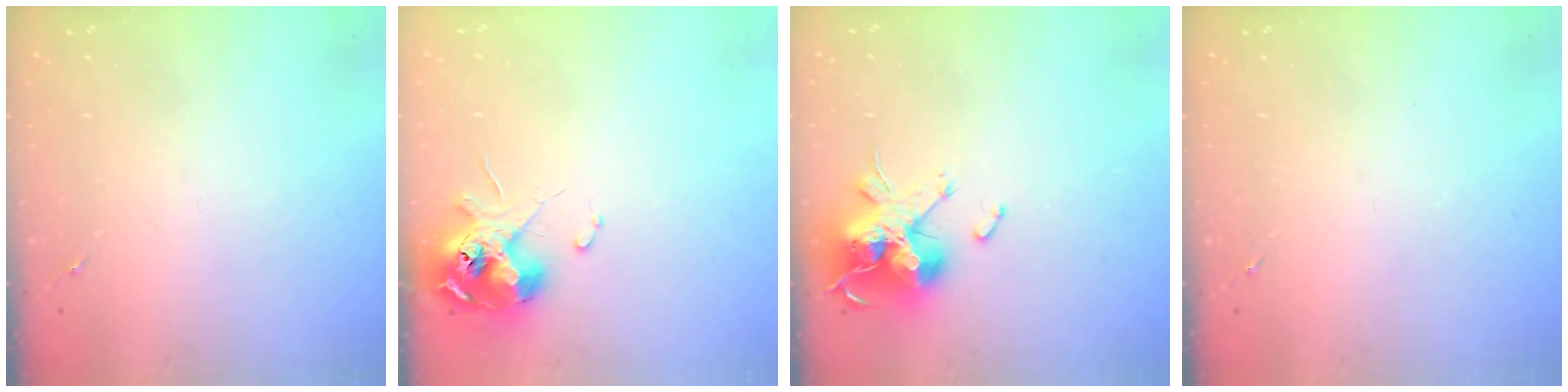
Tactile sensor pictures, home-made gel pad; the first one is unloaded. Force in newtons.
{"total": 11.3, "press": 11.2, "slide": 1.5}
{"total": 15.3, "press": 15.1, "slide": 2.4}
{"total": 0.0}